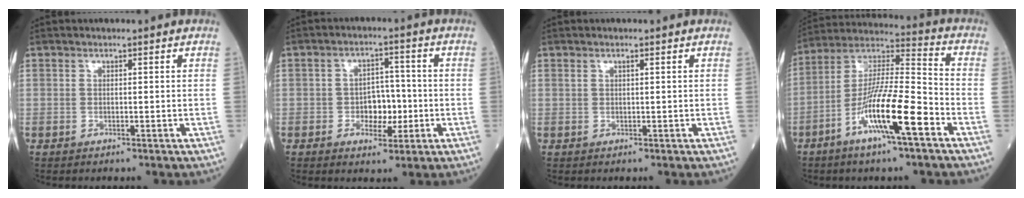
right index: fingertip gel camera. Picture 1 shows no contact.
{"total": 5.3, "force": [-1.3, 3.2, 4.0], "torque": [-0.058, 0.009, -0.016]}
{"total": 0.6, "force": [0.4, 0.1, 0.4], "torque": [-0.011, 0.008, 0.008]}
{"total": 14.7, "force": [-6.7, 1.2, 13.0], "torque": [-0.252, -0.004, -0.121]}